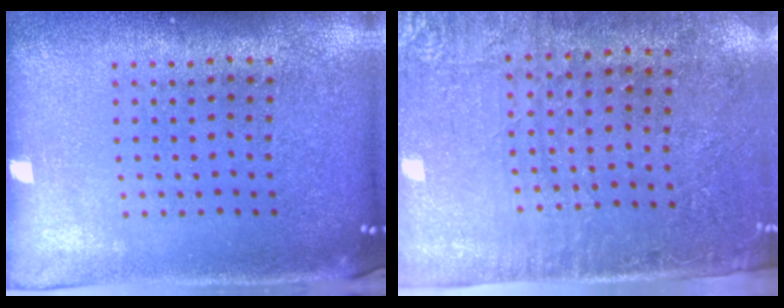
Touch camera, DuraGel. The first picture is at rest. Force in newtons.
{"total": 2.9, "press": 2.5, "slide": 1.5}